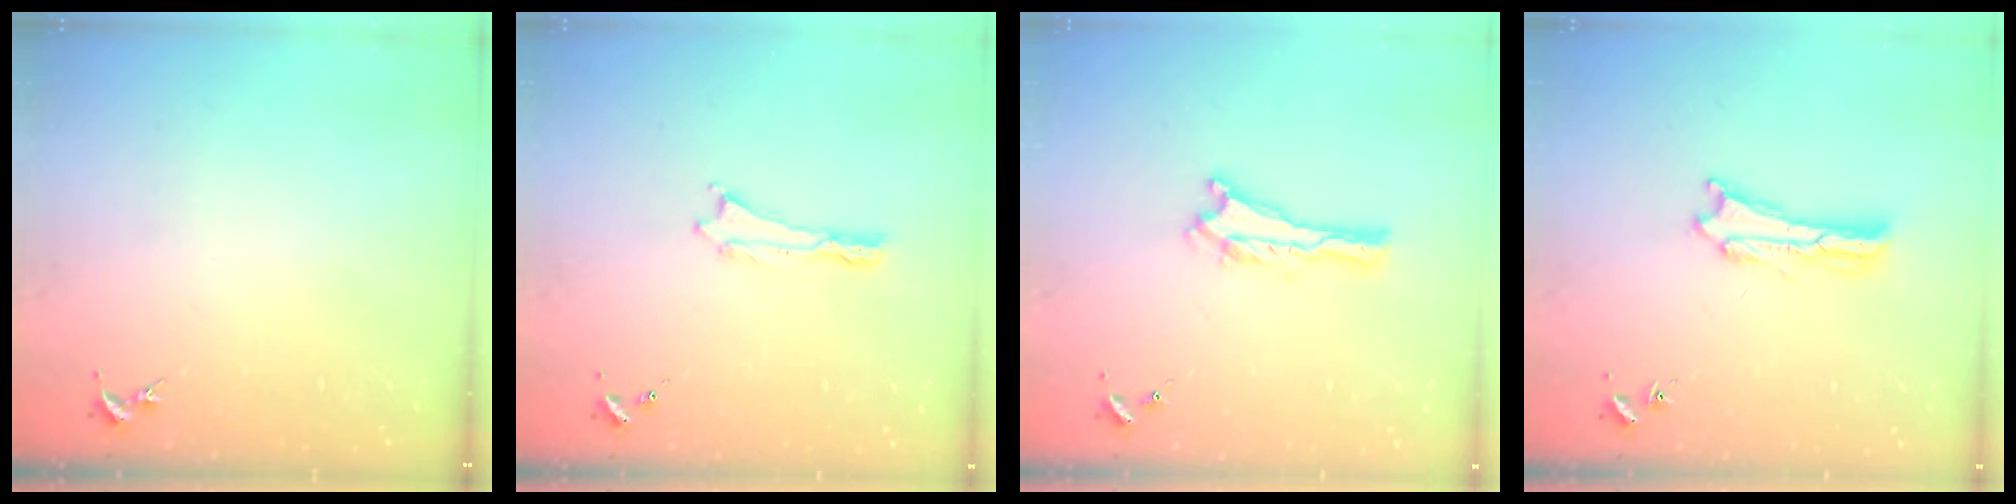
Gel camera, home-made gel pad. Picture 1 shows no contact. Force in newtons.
{"total": 0.0}
{"total": 0.0}
{"total": 1.8, "press": 1.8, "slide": 0.3}